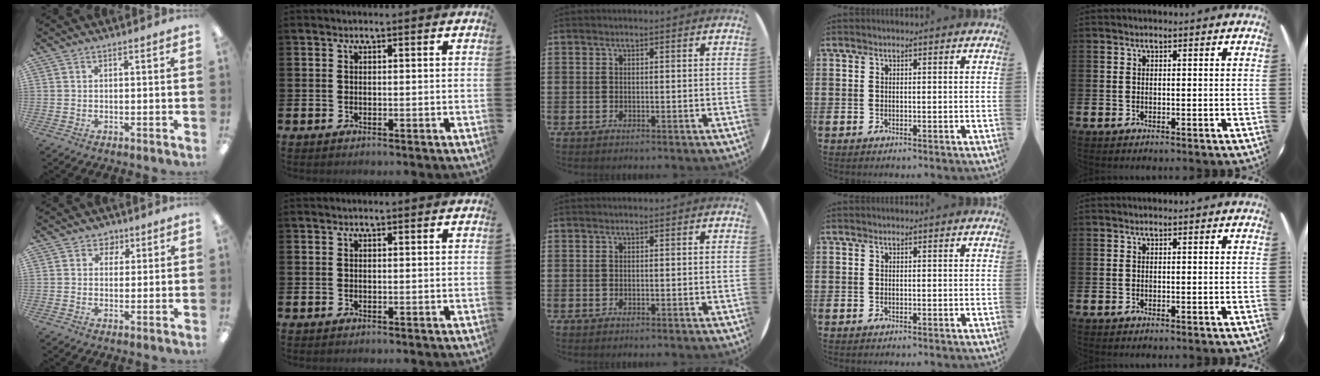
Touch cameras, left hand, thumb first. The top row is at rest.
{"thumb": {"total": 3.2, "force": [1.6, 2.7, 0.7], "torque": [-0.006, 0.000, 0.026]}}